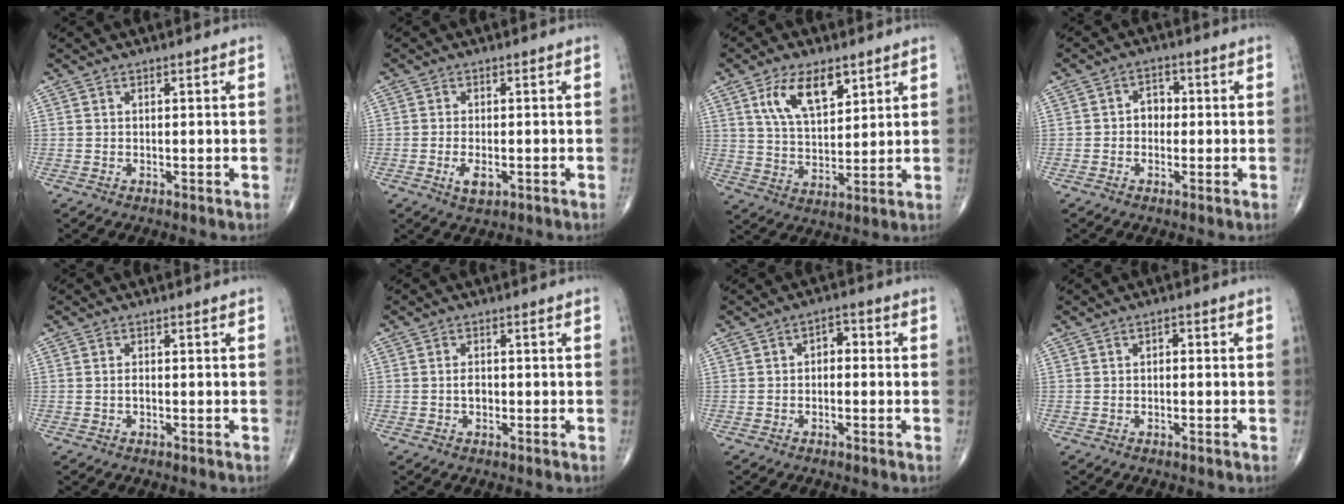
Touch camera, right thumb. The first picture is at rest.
{"total": 3.5, "force": [-1.2, 1.7, 2.8], "torque": [-0.047, -0.002, -0.017]}
{"total": 10.8, "force": [5.4, 5.3, 7.7], "torque": [-0.122, -0.025, 0.106]}
{"total": 3.5, "force": [-0.3, 2.8, 2.0], "torque": [-0.011, 0.015, -0.013]}
{"total": 0.8, "force": [-0.2, 0.4, 0.7], "torque": [-0.013, 0.000, -0.004]}
{"total": 1.9, "force": [-0.3, 1.3, 1.4], "torque": [-0.021, 0.003, -0.007]}
{"total": 3.0, "force": [-0.2, 2.0, 2.3], "torque": [-0.013, 0.015, -0.014]}
{"total": 1.2, "force": [0.0, 0.8, 0.9], "torque": [-0.003, 0.006, -0.006]}